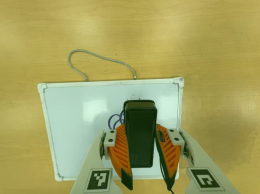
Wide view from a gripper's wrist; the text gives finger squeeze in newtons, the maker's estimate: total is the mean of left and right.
{"total": 6.6, "left": 5.4, "right": 7.9}